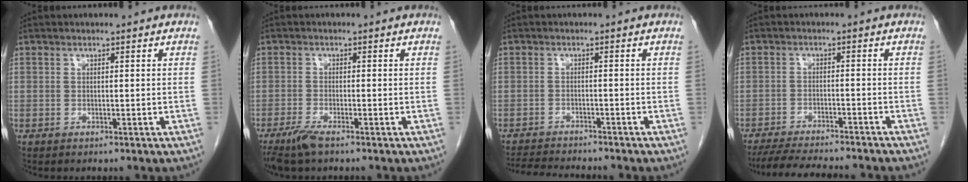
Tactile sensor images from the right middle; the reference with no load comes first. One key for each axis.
{"total": 3.4, "fx": -2.5, "fy": 0.3, "fz": 2.3, "tx": -0.052, "ty": -0.009, "tz": -0.051}
{"total": 7.6, "fx": -7.1, "fy": 0.2, "fz": 2.6, "tx": -0.040, "ty": -0.012, "tz": -0.112}
{"total": 13.5, "fx": -12.1, "fy": 1.2, "fz": 6.0, "tx": -0.092, "ty": -0.021, "tz": -0.170}